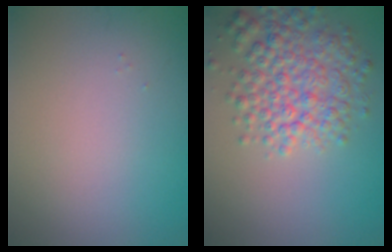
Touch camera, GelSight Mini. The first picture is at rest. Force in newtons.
{"total": 5.6, "press": 5.6, "slide": 0.2}